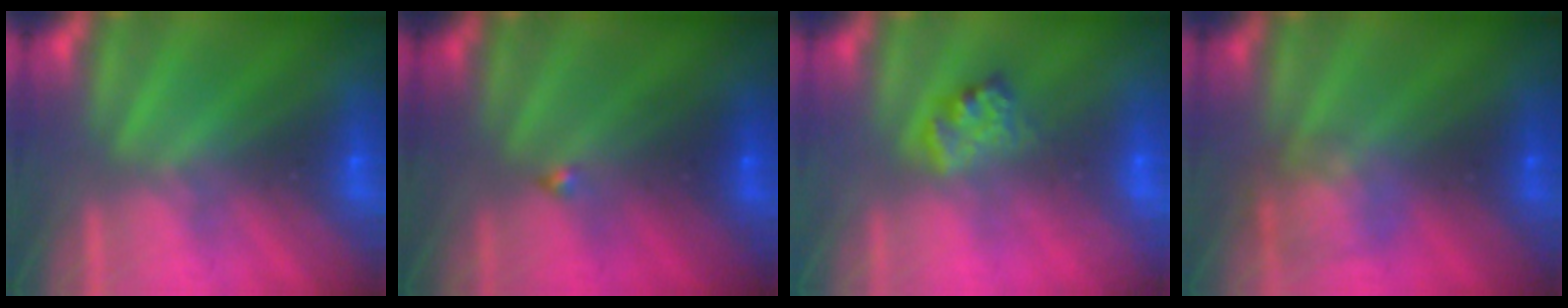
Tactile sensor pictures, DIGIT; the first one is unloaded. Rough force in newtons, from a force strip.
{"total": 1.9}
{"total": 2.4}
{"total": 2.3}